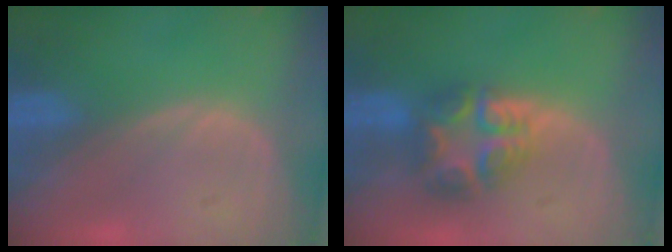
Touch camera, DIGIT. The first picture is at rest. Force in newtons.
{"total": 7.6, "press": 6.6, "slide": 3.7}